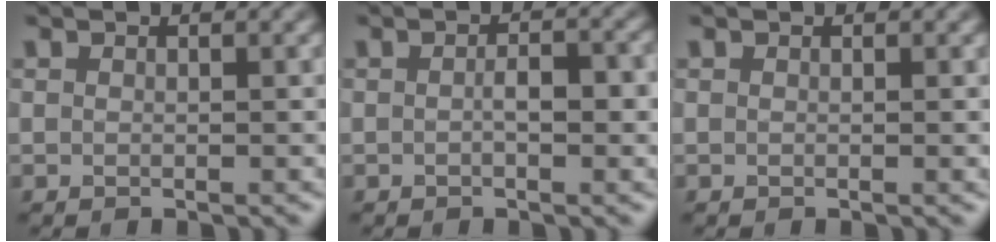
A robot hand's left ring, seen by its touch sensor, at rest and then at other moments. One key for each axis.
{"total": 2.6, "fx": -0.3, "fy": 1.0, "fz": 2.4, "tx": -0.040, "ty": 0.001, "tz": -0.006}
{"total": 0.0}